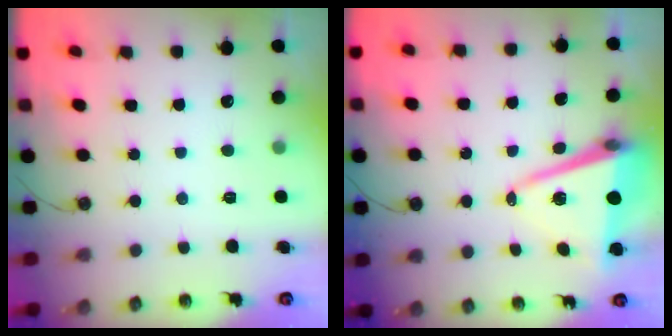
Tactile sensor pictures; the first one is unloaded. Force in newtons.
{"total": 11.2, "press": 10.5, "slide": 4.1}